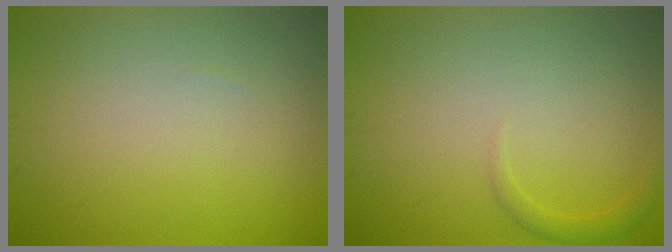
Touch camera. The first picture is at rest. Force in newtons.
{"total": 1.1, "press": 1.1, "slide": 0.1}